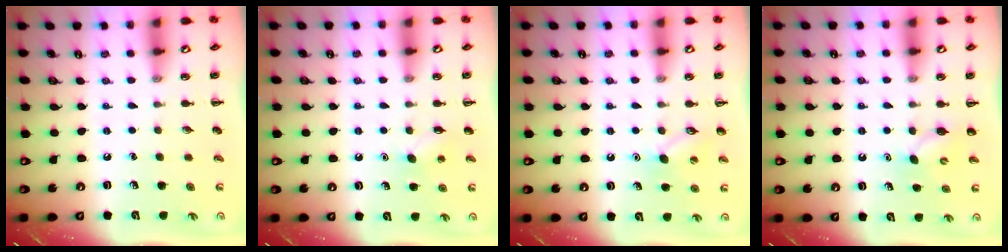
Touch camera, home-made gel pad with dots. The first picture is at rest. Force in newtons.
{"total": 4.9, "press": 4.8, "slide": 1.3}
{"total": 8.0, "press": 7.9, "slide": 1.6}
{"total": 4.2, "press": 4.1, "slide": 0.9}